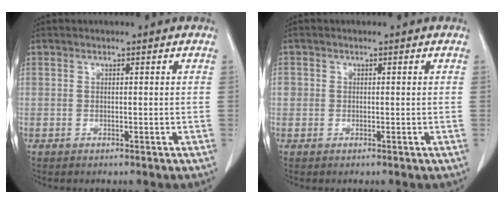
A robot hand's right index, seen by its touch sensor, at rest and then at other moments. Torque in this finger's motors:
{"motor_torque": [0.03, 0.01, 0.00, -0.01]}